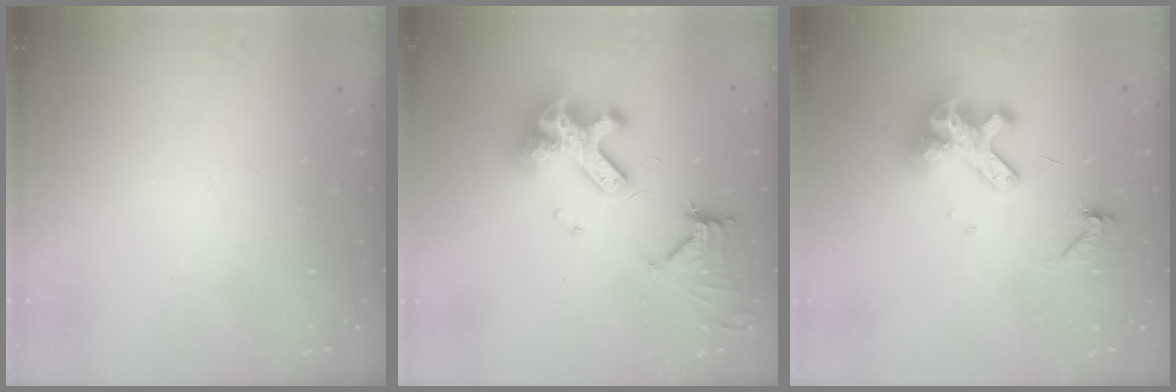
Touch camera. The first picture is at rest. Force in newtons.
{"total": 15.0, "press": 14.9, "slide": 1.9}
{"total": 11.4, "press": 11.4, "slide": 1.4}